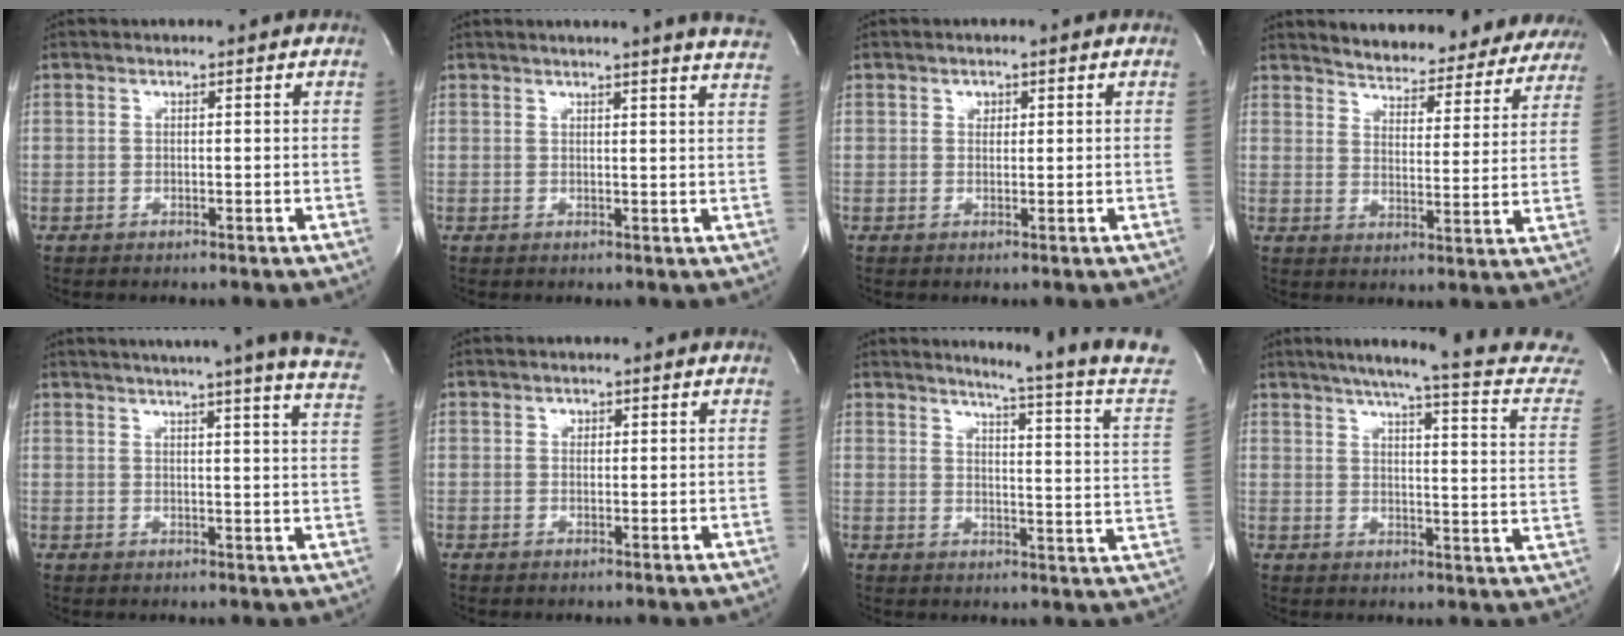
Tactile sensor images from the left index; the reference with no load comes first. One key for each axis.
{"total": 11.9, "fx": 10.9, "fy": -0.7, "fz": 4.9, "tx": -0.073, "ty": -0.034, "tz": 0.111}
{"total": 1.1, "fx": 0.5, "fy": 0.9, "fz": 0.5, "tx": -0.005, "ty": 0.001, "tz": 0.006}
{"total": 20.4, "fx": 19.2, "fy": 5.4, "fz": 4.1, "tx": -0.043, "ty": -0.044, "tz": 0.225}
{"total": 23.0, "fx": 19.8, "fy": 0.0, "fz": 11.8, "tx": -0.176, "ty": -0.039, "tz": 0.228}
{"total": 0.9, "fx": 0.4, "fy": 0.7, "fz": 0.4, "tx": -0.004, "ty": 0.001, "tz": 0.005}
{"total": 17.0, "fx": 15.2, "fy": -2.8, "fz": 6.9, "tx": -0.106, "ty": -0.104, "tz": 0.170}
{"total": 21.1, "fx": 18.2, "fy": 0.8, "fz": 10.6, "tx": -0.143, "ty": -0.038, "tz": 0.210}